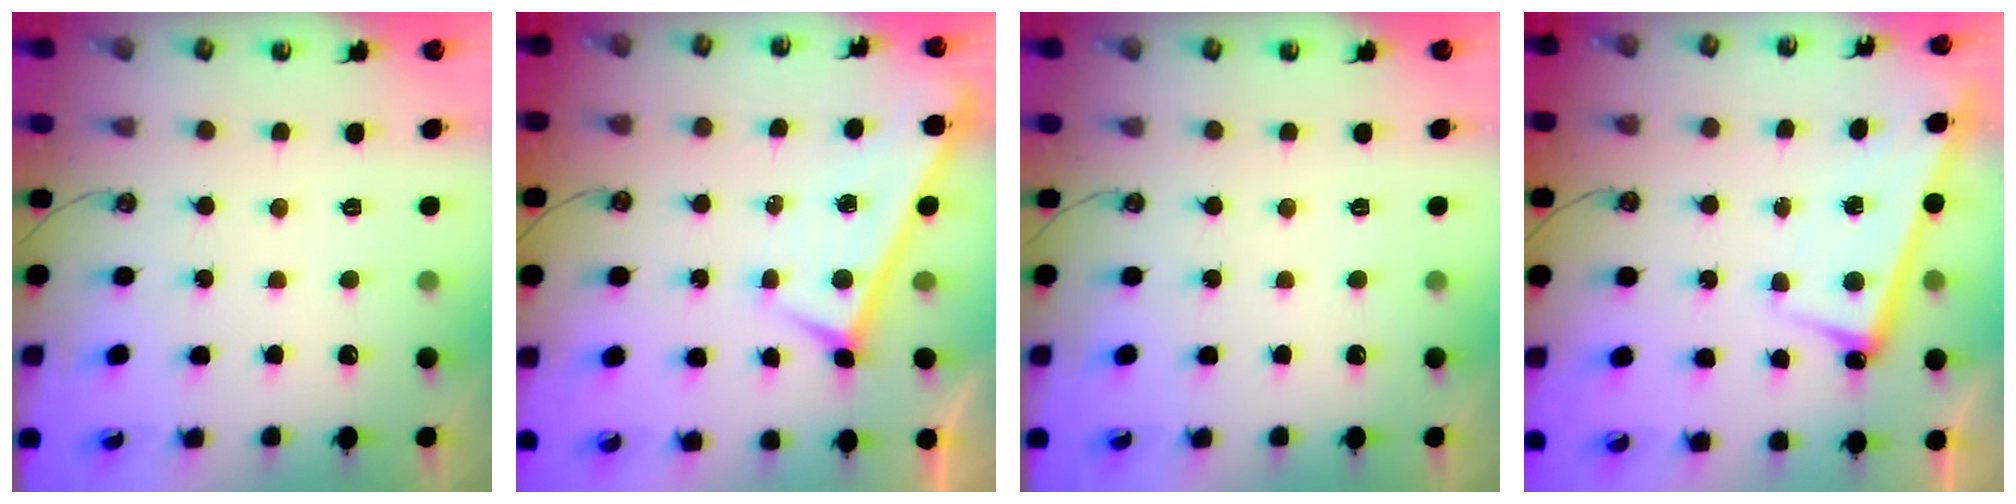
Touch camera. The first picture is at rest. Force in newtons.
{"total": 0.0}
{"total": 0.0}
{"total": 2.7, "press": 2.6, "slide": 0.6}